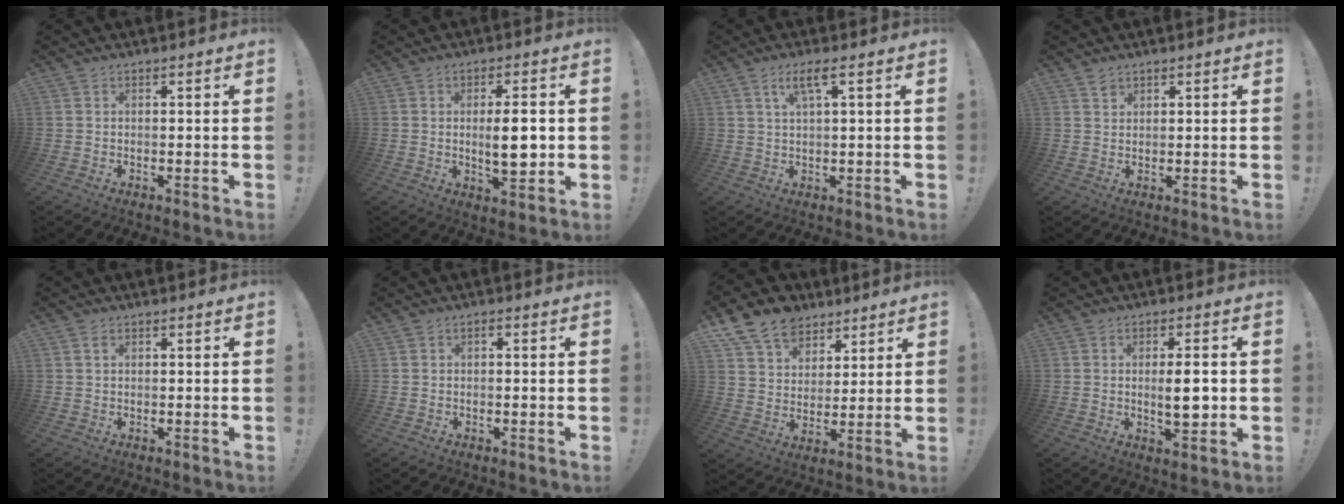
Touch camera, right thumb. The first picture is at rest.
{"total": 8.8, "force": [0.2, 2.6, 8.4], "torque": [-0.126, -0.012, -0.005]}
{"total": 5.3, "force": [2.4, 0.9, 4.6], "torque": [-0.085, 0.001, 0.038]}
{"total": 1.6, "force": [1.4, 0.7, 0.2], "torque": [0.008, -0.012, 0.024]}
{"total": 1.1, "force": [0.6, 0.6, 0.7], "torque": [-0.008, -0.002, 0.009]}
{"total": 0.7, "force": [-0.5, 0.2, 0.5], "torque": [-0.011, 0.003, -0.009]}
{"total": 12.9, "force": [8.7, 8.8, 3.7], "torque": [-0.068, -0.059, 0.172]}
{"total": 7.2, "force": [-0.2, 1.9, 7.0], "torque": [-0.102, -0.009, -0.007]}